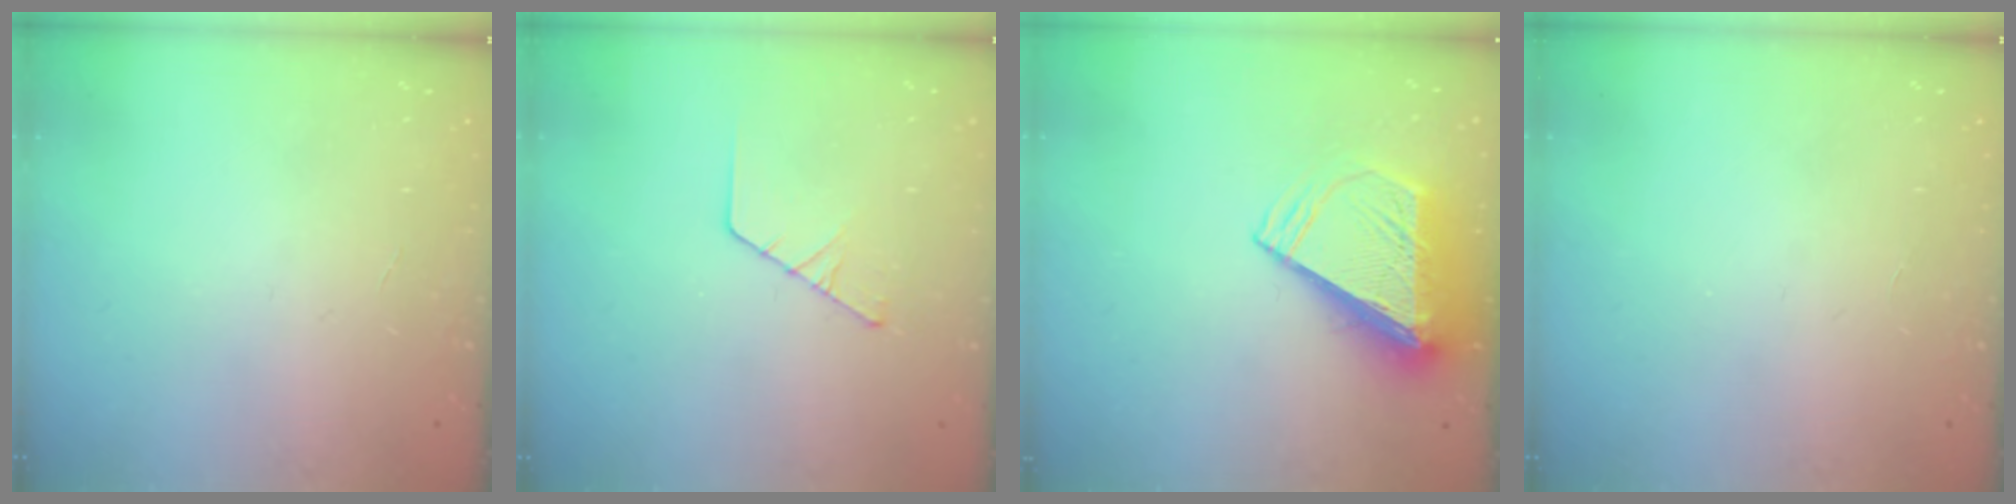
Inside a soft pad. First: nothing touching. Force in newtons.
{"total": 3.3, "press": 3.3, "slide": 0.3}
{"total": 9.7, "press": 9.6, "slide": 1.4}
{"total": 0.0}